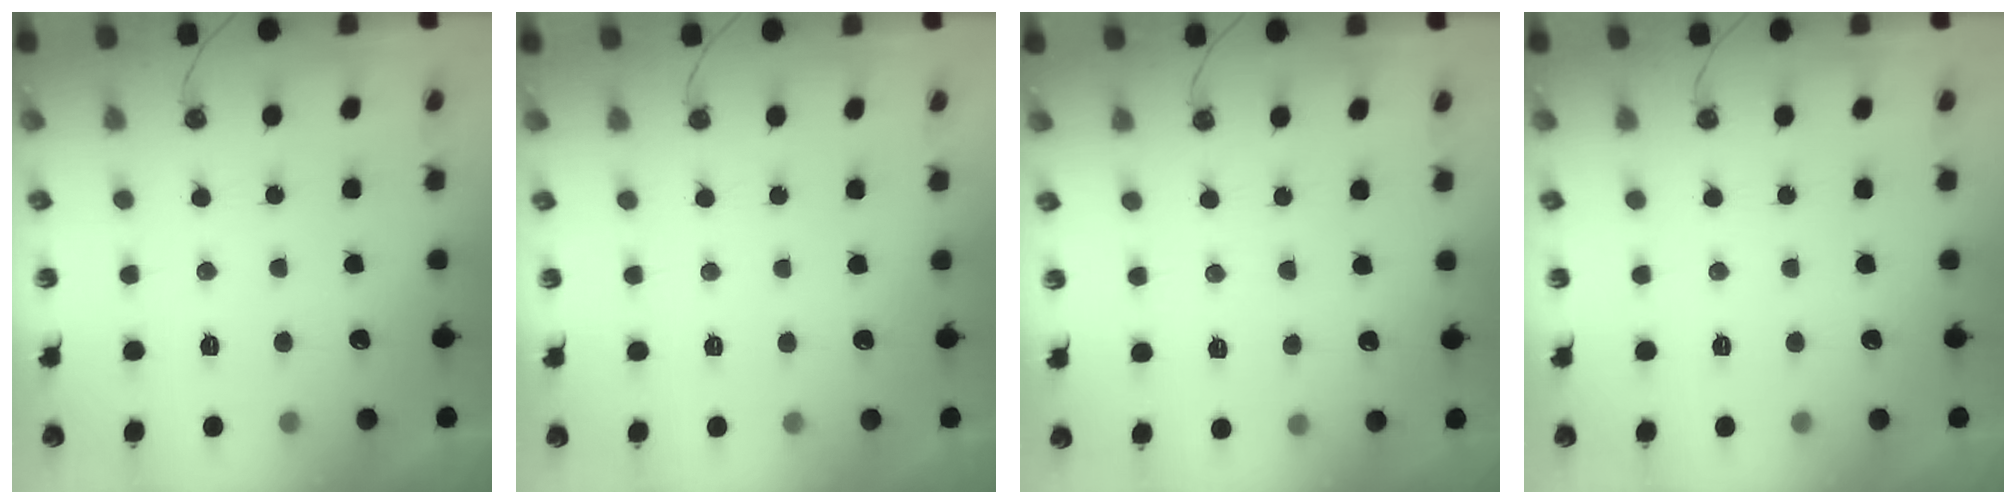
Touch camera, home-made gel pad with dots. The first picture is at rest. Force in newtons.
{"total": 0.0}
{"total": 2.9, "press": 2.9, "slide": 0.5}
{"total": 0.0}